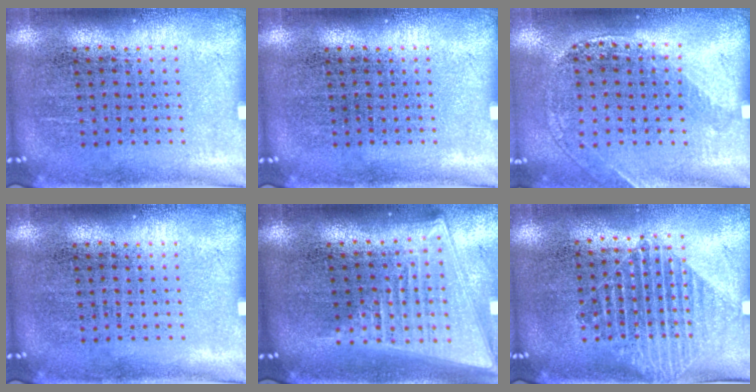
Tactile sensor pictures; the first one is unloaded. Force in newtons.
{"total": 0.0}
{"total": 1.2, "press": 1.1, "slide": 0.3}
{"total": 0.0}
{"total": 2.0, "press": 1.7, "slide": 1.2}
{"total": 1.5, "press": 1.3, "slide": 0.8}